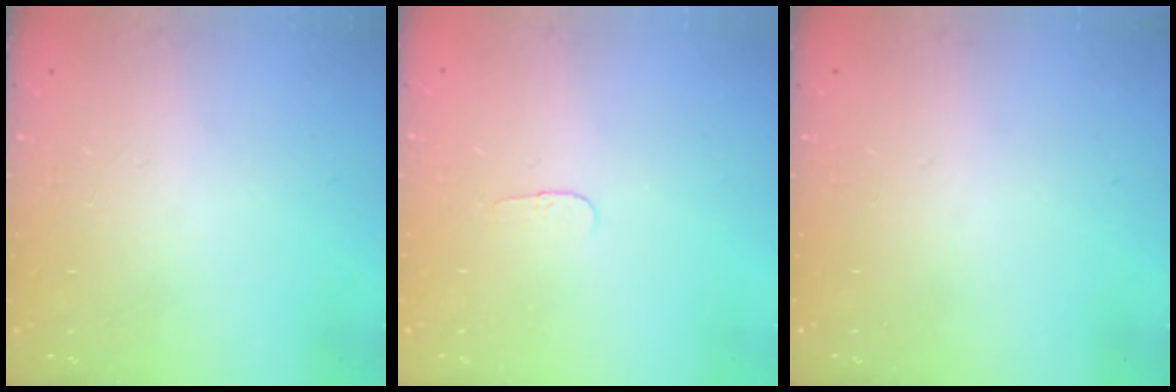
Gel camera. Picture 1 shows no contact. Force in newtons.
{"total": 2.8, "press": 2.8, "slide": 0.3}
{"total": 0.0}